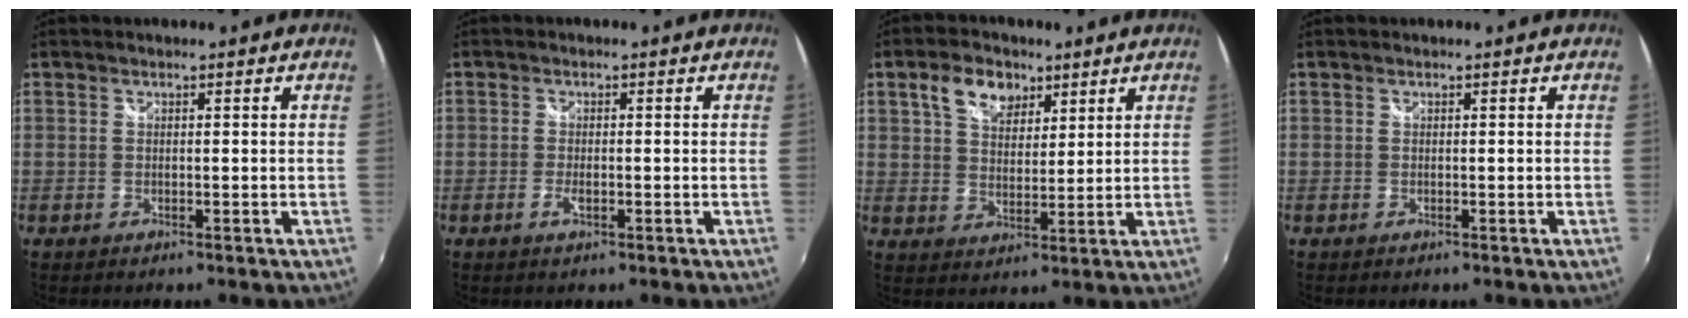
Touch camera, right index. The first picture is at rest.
{"total": 2.0, "force": [-0.8, 0.8, 1.7], "torque": [-0.035, -0.004, -0.015]}
{"total": 7.7, "force": [4.2, 4.8, 4.2], "torque": [-0.075, 0.017, 0.072]}
{"total": 0.0}